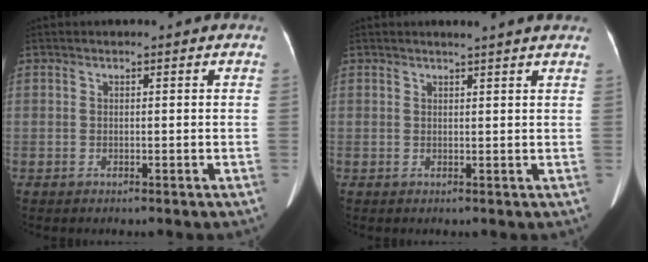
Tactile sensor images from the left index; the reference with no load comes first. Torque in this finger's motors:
{"motor_torque": [0.14, -0.30, 0.01, 0.03]}